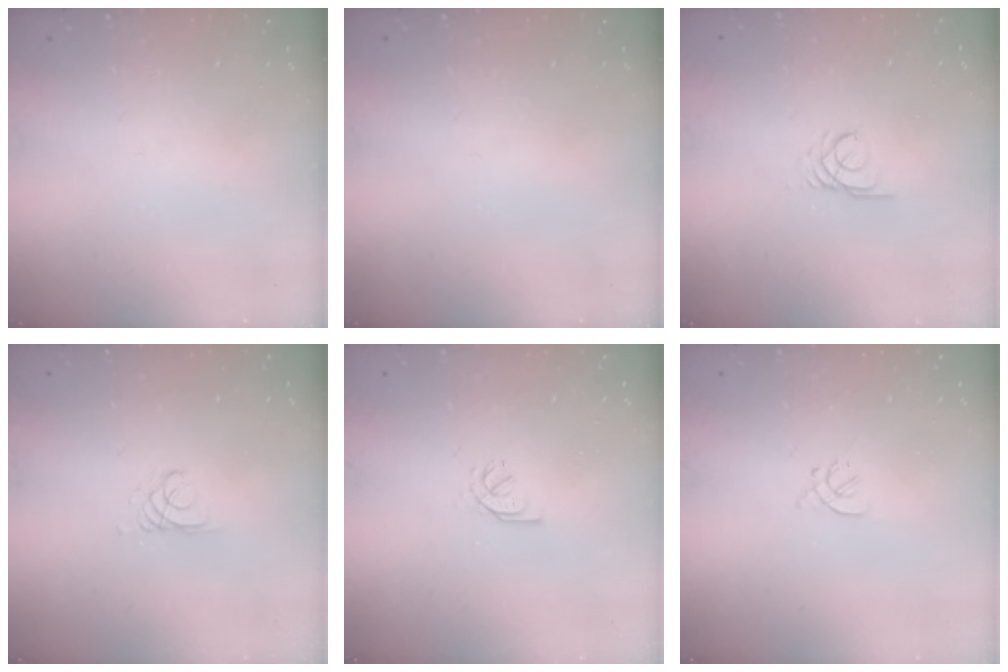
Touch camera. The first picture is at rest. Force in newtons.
{"total": 0.0}
{"total": 2.7, "press": 2.7, "slide": 0.3}
{"total": 1.3, "press": 1.3, "slide": 0.1}
{"total": 1.7, "press": 1.6, "slide": 0.5}
{"total": 1.4, "press": 1.3, "slide": 0.5}